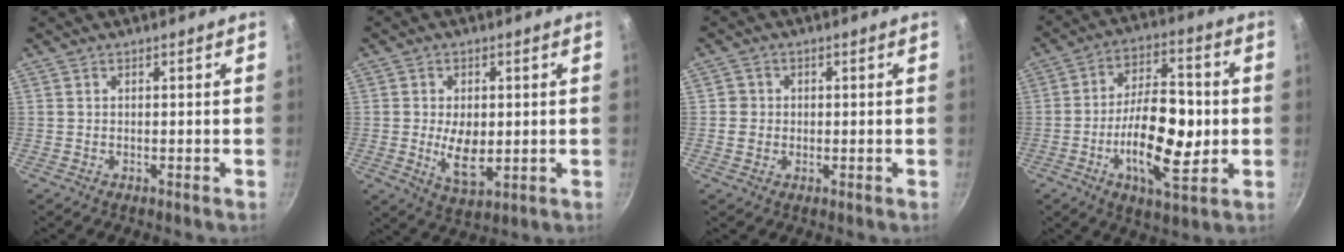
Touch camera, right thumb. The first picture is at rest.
{"total": 7.7, "force": [-0.3, 4.5, 6.3], "torque": [-0.098, -0.012, 0.003]}
{"total": 2.6, "force": [-0.2, 2.6, 0.4], "torque": [0.005, 0.007, -0.006]}
{"total": 17.0, "force": [-2.6, 7.8, 15.0], "torque": [-0.224, 0.018, -0.047]}